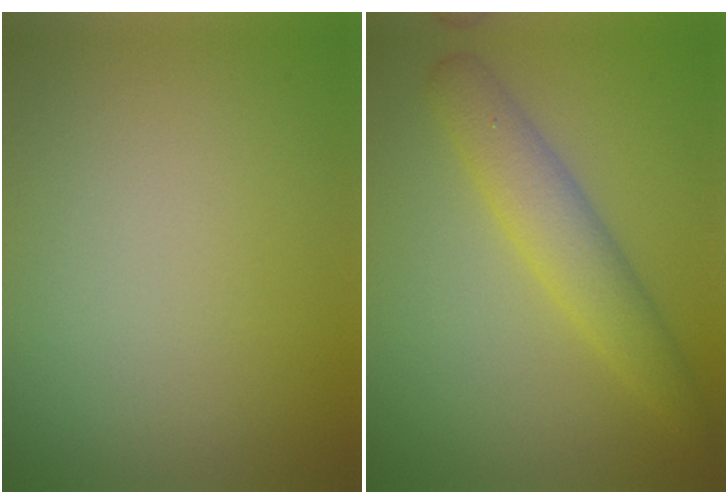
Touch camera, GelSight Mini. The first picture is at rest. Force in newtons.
{"total": 3.9, "press": 3.9, "slide": 0.1}